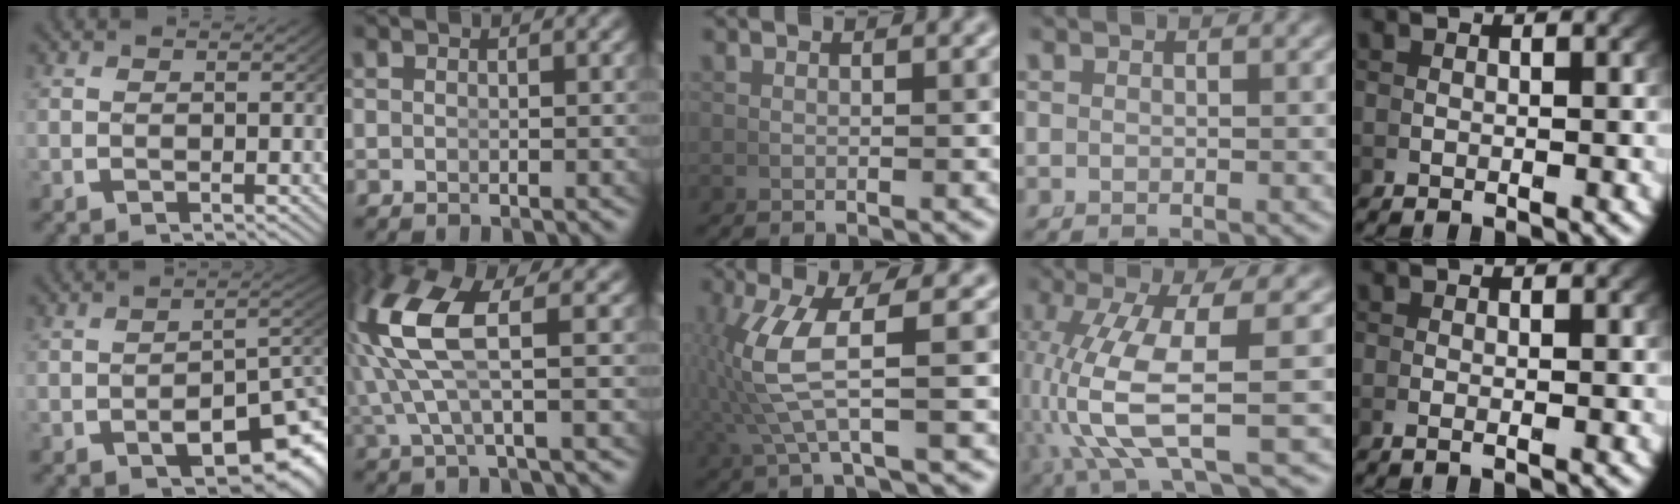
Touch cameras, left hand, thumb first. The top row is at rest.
{"thumb": {"total": 8.4, "force": [-2.2, 4.5, 6.7], "torque": [-0.082, -0.015, -0.017]}, "index": {"total": 7.2, "force": [1.4, 2.4, 6.6], "torque": [-0.156, -0.004, 0.031]}, "middle": {"total": 5.8, "force": [0.6, 1.5, 5.6], "torque": [-0.125, 0.007, 0.014]}, "ring": {"total": 7.4, "force": [-0.6, 2.2, 7.0], "torque": [-0.155, -0.026, 0.007]}, "little": {"total": 0.7, "force": [-0.3, 0.1, 0.7], "torque": [-0.025, -0.007, -0.004]}}